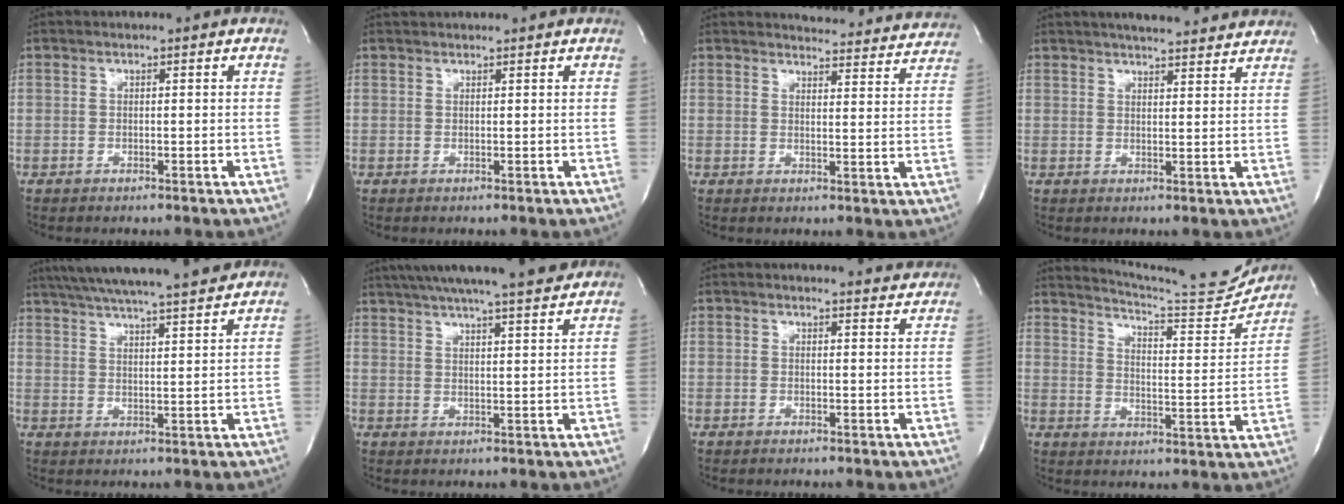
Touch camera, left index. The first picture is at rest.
{"total": 2.1, "force": [2.0, 0.3, 0.4], "torque": [-0.007, 0.025, 0.033]}
{"total": 15.5, "force": [15.2, 2.4, 2.1], "torque": [-0.001, -0.043, 0.155]}
{"total": 12.5, "force": [11.3, 2.0, 5.0], "torque": [-0.067, 0.015, 0.138]}
{"total": 18.4, "force": [16.4, 0.6, 8.4], "torque": [-0.149, 0.016, 0.238]}
{"total": 18.4, "force": [16.0, 1.0, 9.0], "torque": [-0.154, 0.019, 0.224]}
{"total": 3.9, "force": [3.9, 0.5, 0.1], "torque": [-0.004, -0.011, 0.028]}
{"total": 15.8, "force": [15.4, -0.4, 3.6], "torque": [-0.064, -0.067, 0.202]}